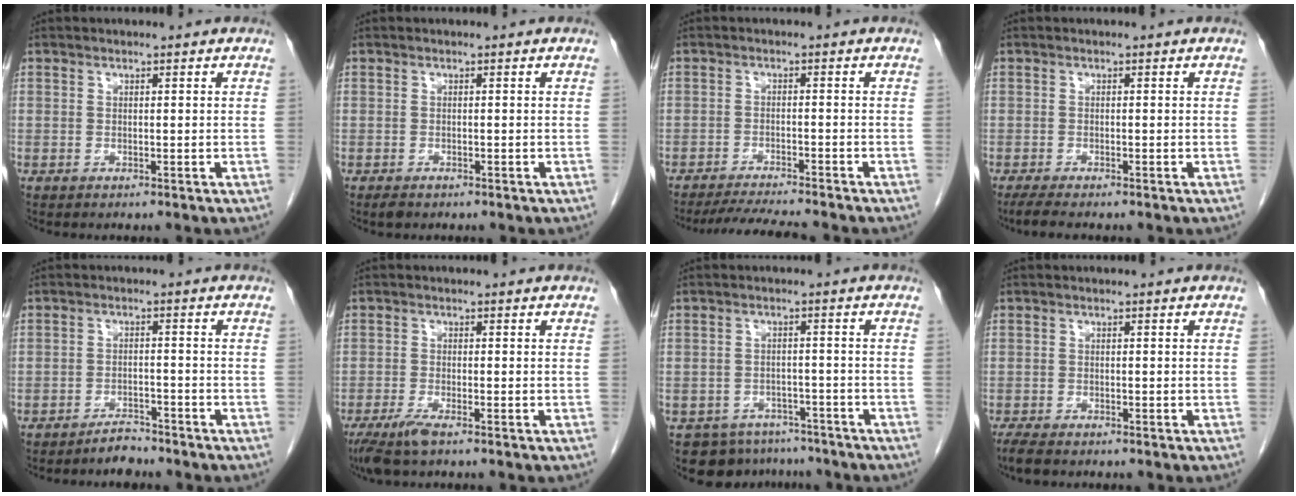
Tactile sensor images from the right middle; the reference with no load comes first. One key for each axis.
{"total": 1.1, "fx": -0.8, "fy": 0.5, "fz": 0.6, "tx": -0.014, "ty": -0.002, "tz": -0.009}
{"total": 7.4, "fx": -6.9, "fy": -0.3, "fz": 2.8, "tx": -0.046, "ty": -0.015, "tz": -0.111}
{"total": 3.0, "fx": -2.4, "fy": 0.3, "fz": 1.7, "tx": -0.034, "ty": -0.009, "tz": -0.037}
{"total": 2.9, "fx": -2.8, "fy": 0.7, "fz": 0.7, "tx": -0.014, "ty": -0.002, "tz": -0.045}
{"total": 4.0, "fx": -2.8, "fy": 0.5, "fz": 2.8, "tx": -0.061, "ty": -0.012, "tz": -0.053}
{"total": 7.2, "fx": -6.1, "fy": 3.8, "fz": 0.2, "tx": 0.008, "ty": 0.015, "tz": -0.075}
{"total": 3.2, "fx": -2.6, "fy": 0.9, "fz": 1.7, "tx": -0.036, "ty": -0.009, "tz": -0.039}